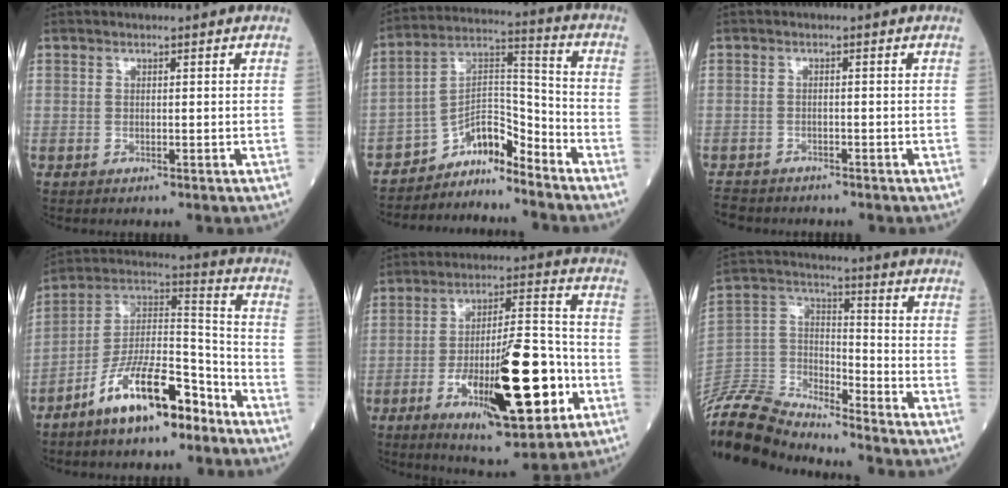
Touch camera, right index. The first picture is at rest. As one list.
[{"total": 7.7, "force": [-7.3, 1.3, 2.1], "torque": [-0.031, 0.047, -0.129]}, {"total": 4.2, "force": [-3.9, 1.5, 0.6], "torque": [-0.009, -0.008, -0.064]}, {"total": 13.7, "force": [-8.9, 3.8, 9.6], "torque": [-0.178, 0.016, -0.162]}, {"total": 19.2, "force": [-6.0, 4.6, 17.7], "torque": [-0.291, -0.003, -0.087]}, {"total": 15.5, "force": [-15.2, 1.5, 2.6], "torque": [-0.062, 0.039, -0.288]}]